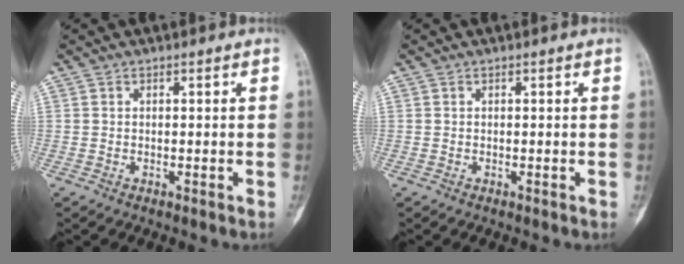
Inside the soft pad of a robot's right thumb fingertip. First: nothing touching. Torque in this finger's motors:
{"motor_torque": [0.41, 0.37, 0.01, 0.01, 0.02]}